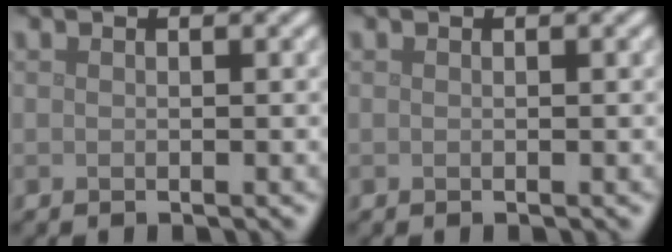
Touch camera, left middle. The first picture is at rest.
{"total": 0.0}